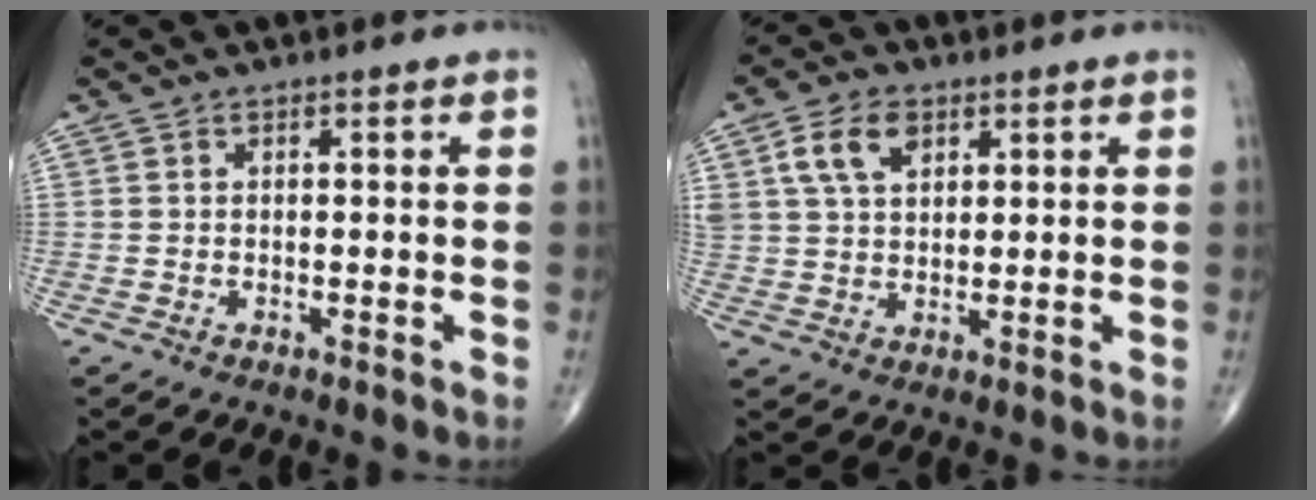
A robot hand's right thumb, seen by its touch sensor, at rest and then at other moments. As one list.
[{"total": 7.8, "force": [3.5, 4.9, 5.0], "torque": [-0.084, -0.006, 0.067]}]